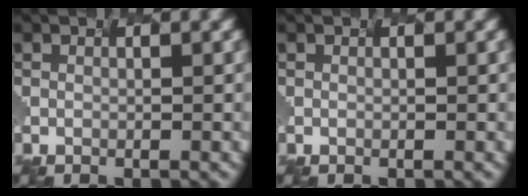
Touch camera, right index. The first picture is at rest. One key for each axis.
{"total": 0.0}